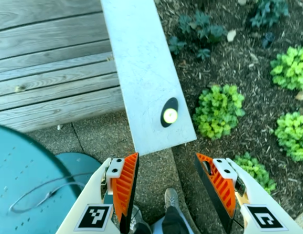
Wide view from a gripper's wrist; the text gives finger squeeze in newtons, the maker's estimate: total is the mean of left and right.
{"total": 0.0}